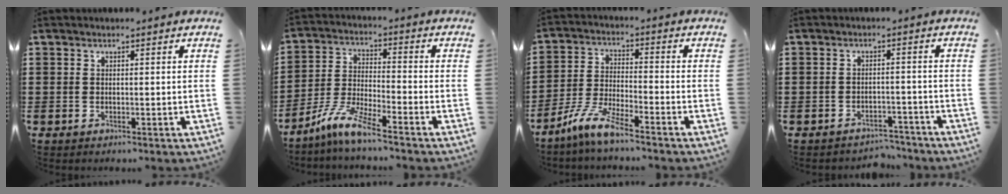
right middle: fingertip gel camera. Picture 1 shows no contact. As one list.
[{"total": 7.6, "force": [-6.2, 0.2, 4.4], "torque": [-0.102, -0.015, -0.124]}, {"total": 7.0, "force": [-5.6, 0.5, 4.1], "torque": [-0.100, -0.012, -0.112]}, {"total": 3.0, "force": [-3.0, 0.5, -0.2], "torque": [-0.004, 0.001, -0.065]}]